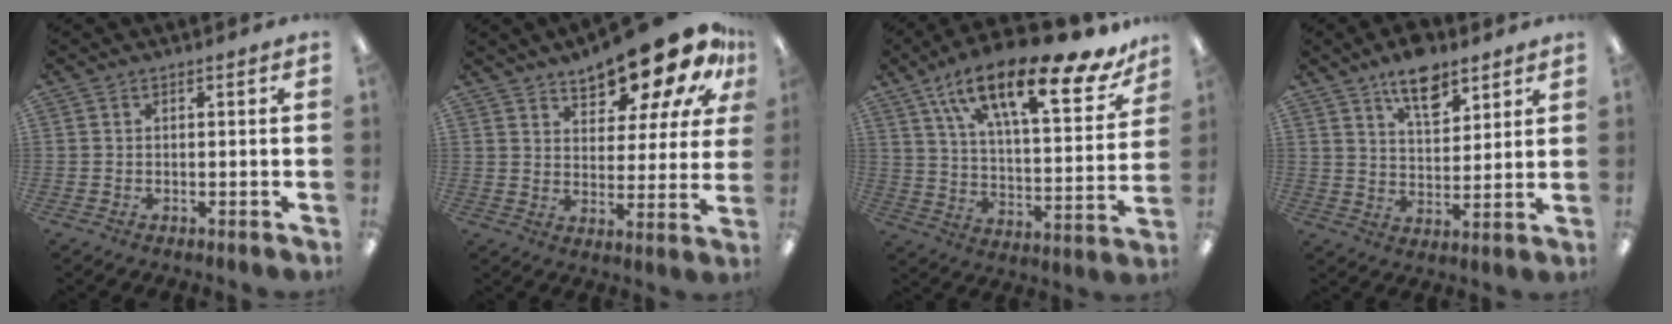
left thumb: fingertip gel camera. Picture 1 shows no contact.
{"total": 18.6, "force": [14.1, 6.5, 10.2], "torque": [-0.157, -0.087, 0.237]}
{"total": 23.8, "force": [15.5, 8.0, 16.2], "torque": [-0.251, -0.085, 0.252]}
{"total": 11.0, "force": [7.8, 5.3, 5.7], "torque": [-0.076, -0.040, 0.134]}